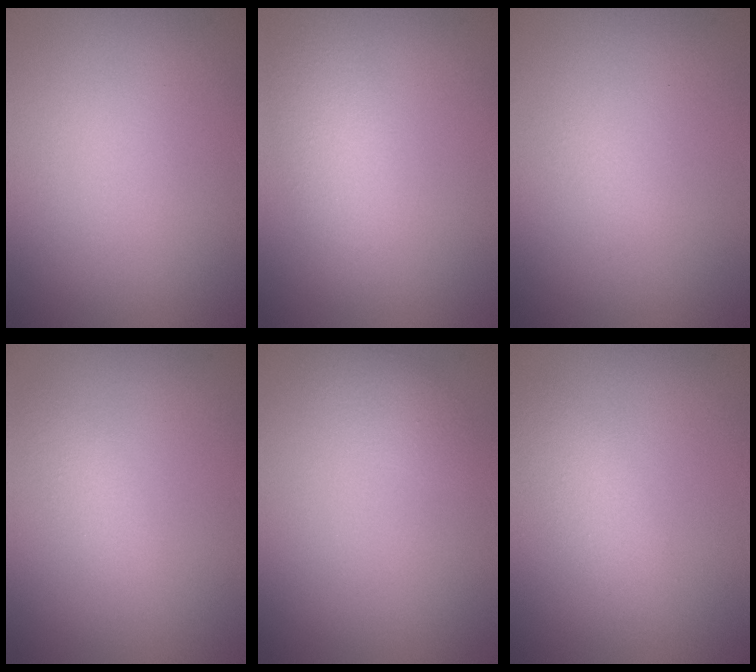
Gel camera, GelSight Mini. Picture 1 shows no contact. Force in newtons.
{"total": 3.2, "press": 3.2, "slide": 0.0}
{"total": 0.6, "press": 0.6, "slide": 0.1}
{"total": 1.4, "press": 1.4, "slide": 0.1}
{"total": 1.2, "press": 1.2, "slide": 0.1}
{"total": 2.3, "press": 2.3, "slide": 0.1}